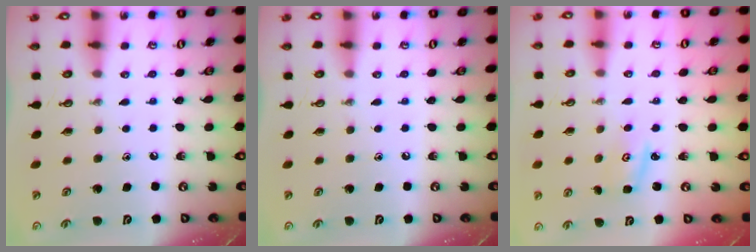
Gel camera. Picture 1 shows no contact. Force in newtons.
{"total": 0.0}
{"total": 2.8, "press": 2.8, "slide": 0.4}